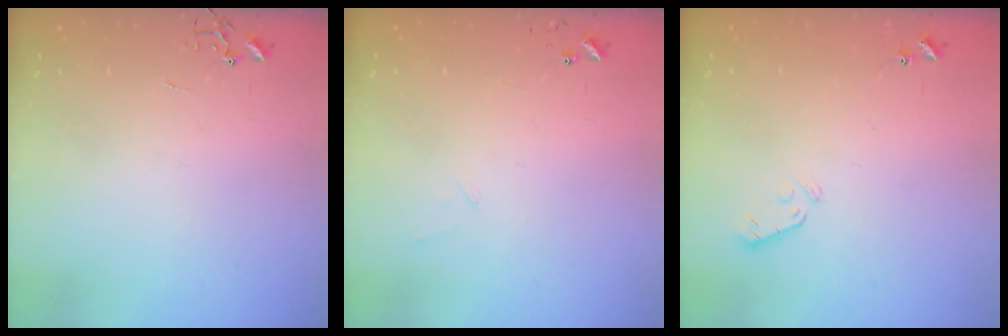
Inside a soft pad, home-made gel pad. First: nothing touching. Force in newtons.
{"total": 5.4, "press": 5.4, "slide": 0.4}
{"total": 3.1, "press": 3.0, "slide": 0.9}